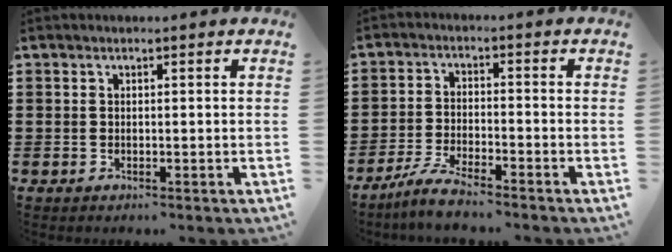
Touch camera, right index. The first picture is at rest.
{"total": 4.8, "force": [-4.4, -0.1, 1.9], "torque": [-0.046, -0.008, -0.087]}